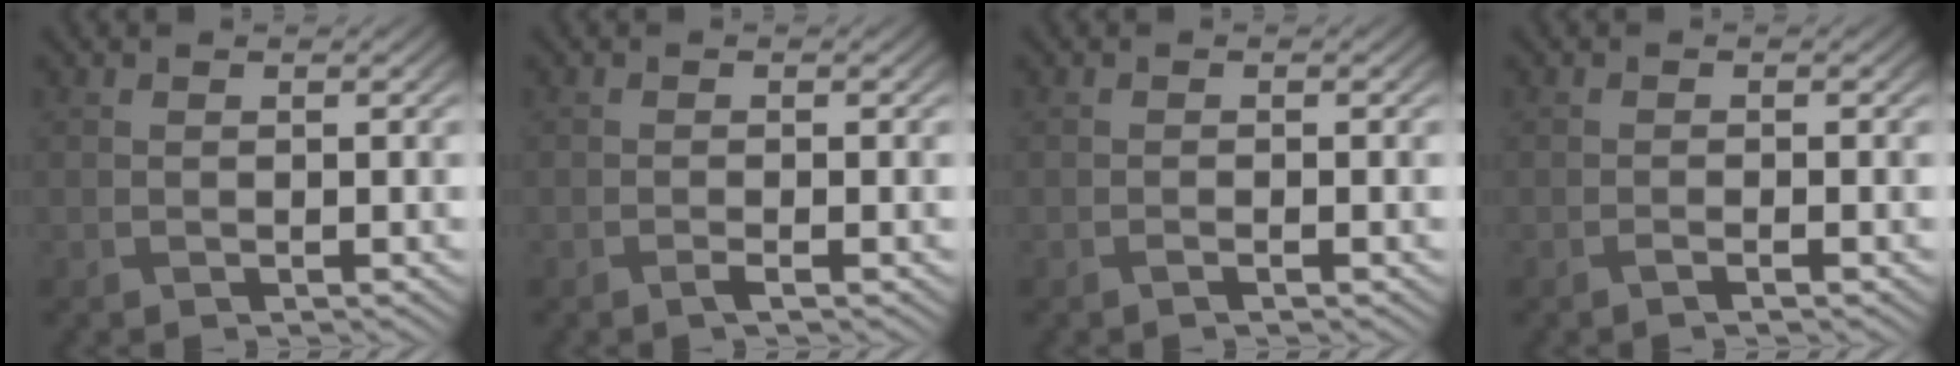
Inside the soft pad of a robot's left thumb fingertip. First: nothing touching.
{"total": 0.9, "force": [-0.4, 0.0, 0.7], "torque": [-0.015, -0.002, -0.009]}
{"total": 0.7, "force": [-0.3, 0.0, 0.6], "torque": [-0.012, -0.002, -0.007]}
{"total": 1.0, "force": [-0.5, 0.1, 0.9], "torque": [-0.015, -0.001, -0.012]}